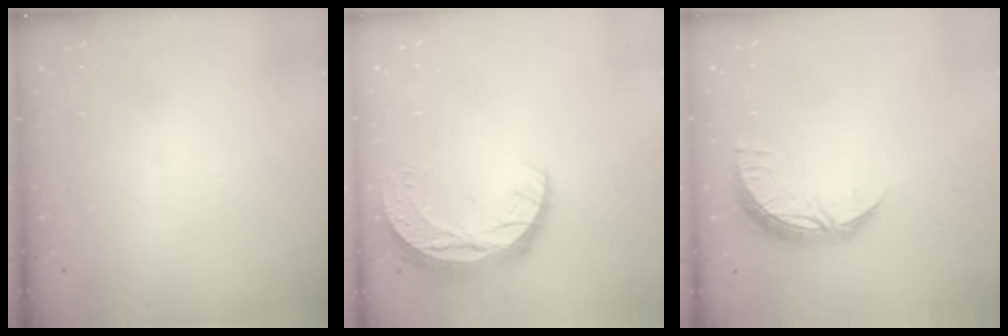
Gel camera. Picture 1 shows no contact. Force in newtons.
{"total": 11.7, "press": 11.6, "slide": 0.8}
{"total": 9.7, "press": 9.7, "slide": 0.4}